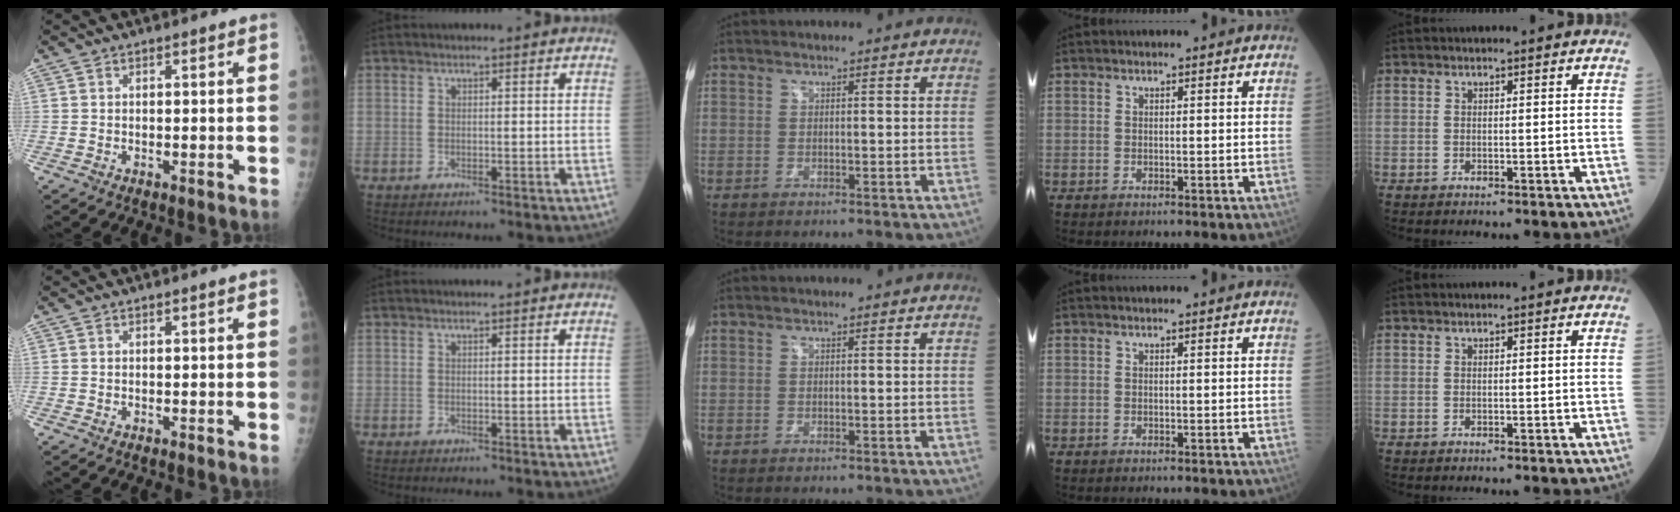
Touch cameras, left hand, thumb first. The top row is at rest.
{}